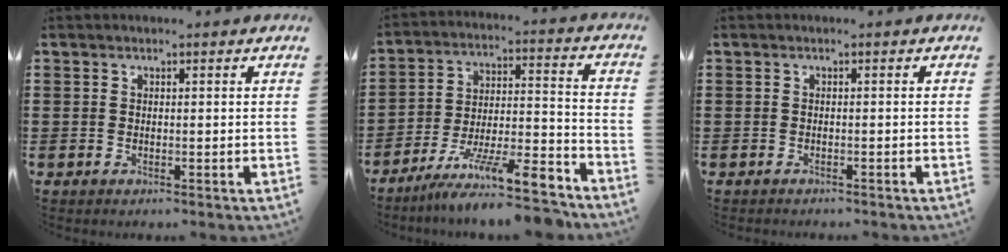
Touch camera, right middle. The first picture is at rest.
{"total": 10.9, "force": [-9.1, 1.3, 5.8], "torque": [-0.085, 0.016, -0.174]}
{"total": 0.6, "force": [-0.6, 0.0, 0.0], "torque": [-0.003, -0.001, -0.013]}